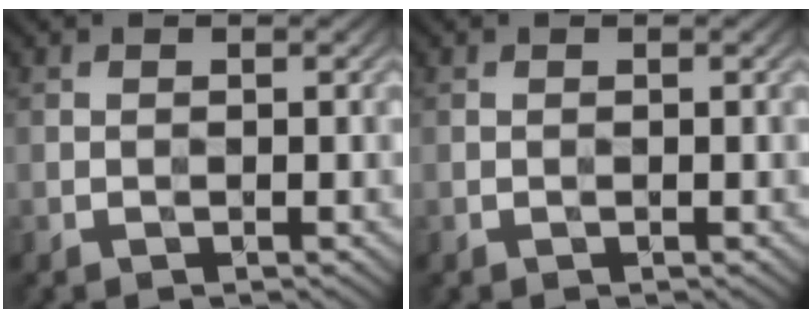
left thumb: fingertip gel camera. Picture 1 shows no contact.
{"total": 0.0}